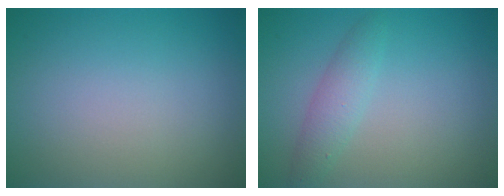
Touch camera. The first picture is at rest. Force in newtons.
{"total": 2.3, "press": 2.3, "slide": 0.1}